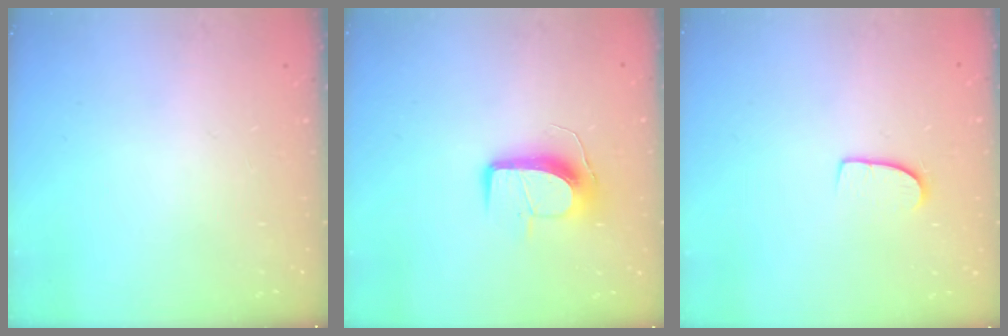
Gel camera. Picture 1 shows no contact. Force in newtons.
{"total": 10.6, "press": 10.6, "slide": 0.1}
{"total": 6.8, "press": 6.8, "slide": 0.4}